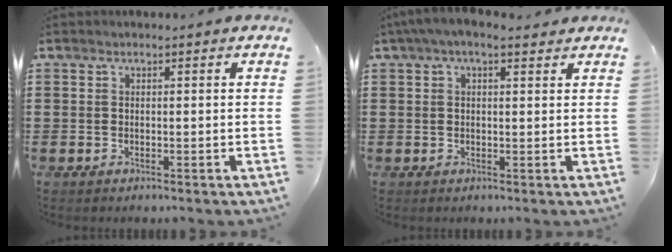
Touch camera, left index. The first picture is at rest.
{"total": 2.8, "force": [1.5, 0.9, 2.2], "torque": [-0.045, 0.008, 0.027]}